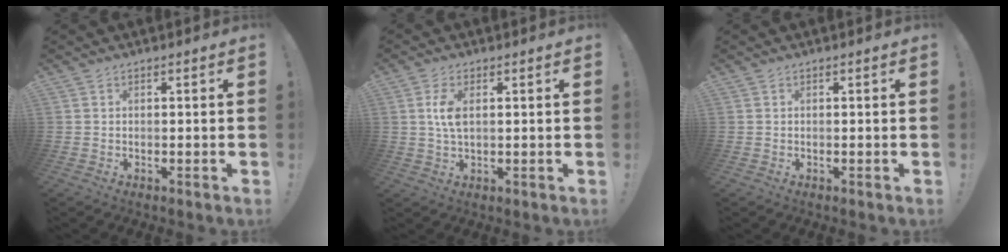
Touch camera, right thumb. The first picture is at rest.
{"total": 5.3, "force": [1.0, 2.6, 4.5], "torque": [-0.095, -0.002, 0.012]}
{"total": 0.0}